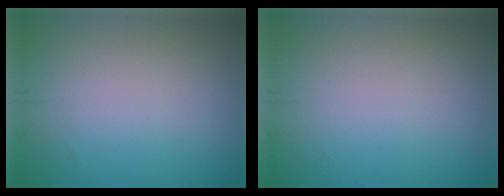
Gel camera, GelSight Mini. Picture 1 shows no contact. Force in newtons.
{"total": 0.0}